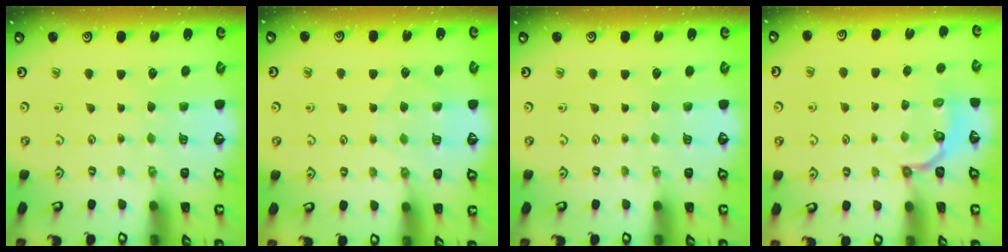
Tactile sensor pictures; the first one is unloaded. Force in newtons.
{"total": 6.4, "press": 6.4, "slide": 0.7}
{"total": 0.0}
{"total": 4.0, "press": 3.1, "slide": 2.5}